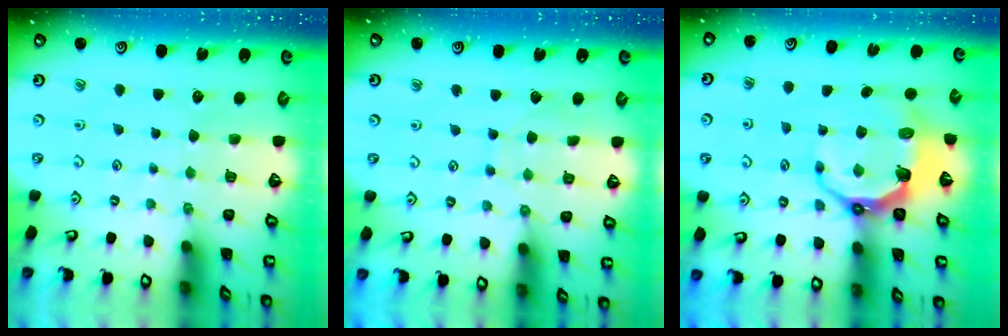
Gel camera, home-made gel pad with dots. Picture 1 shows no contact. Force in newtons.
{"total": 4.7, "press": 4.7, "slide": 0.3}
{"total": 9.1, "press": 7.8, "slide": 4.7}